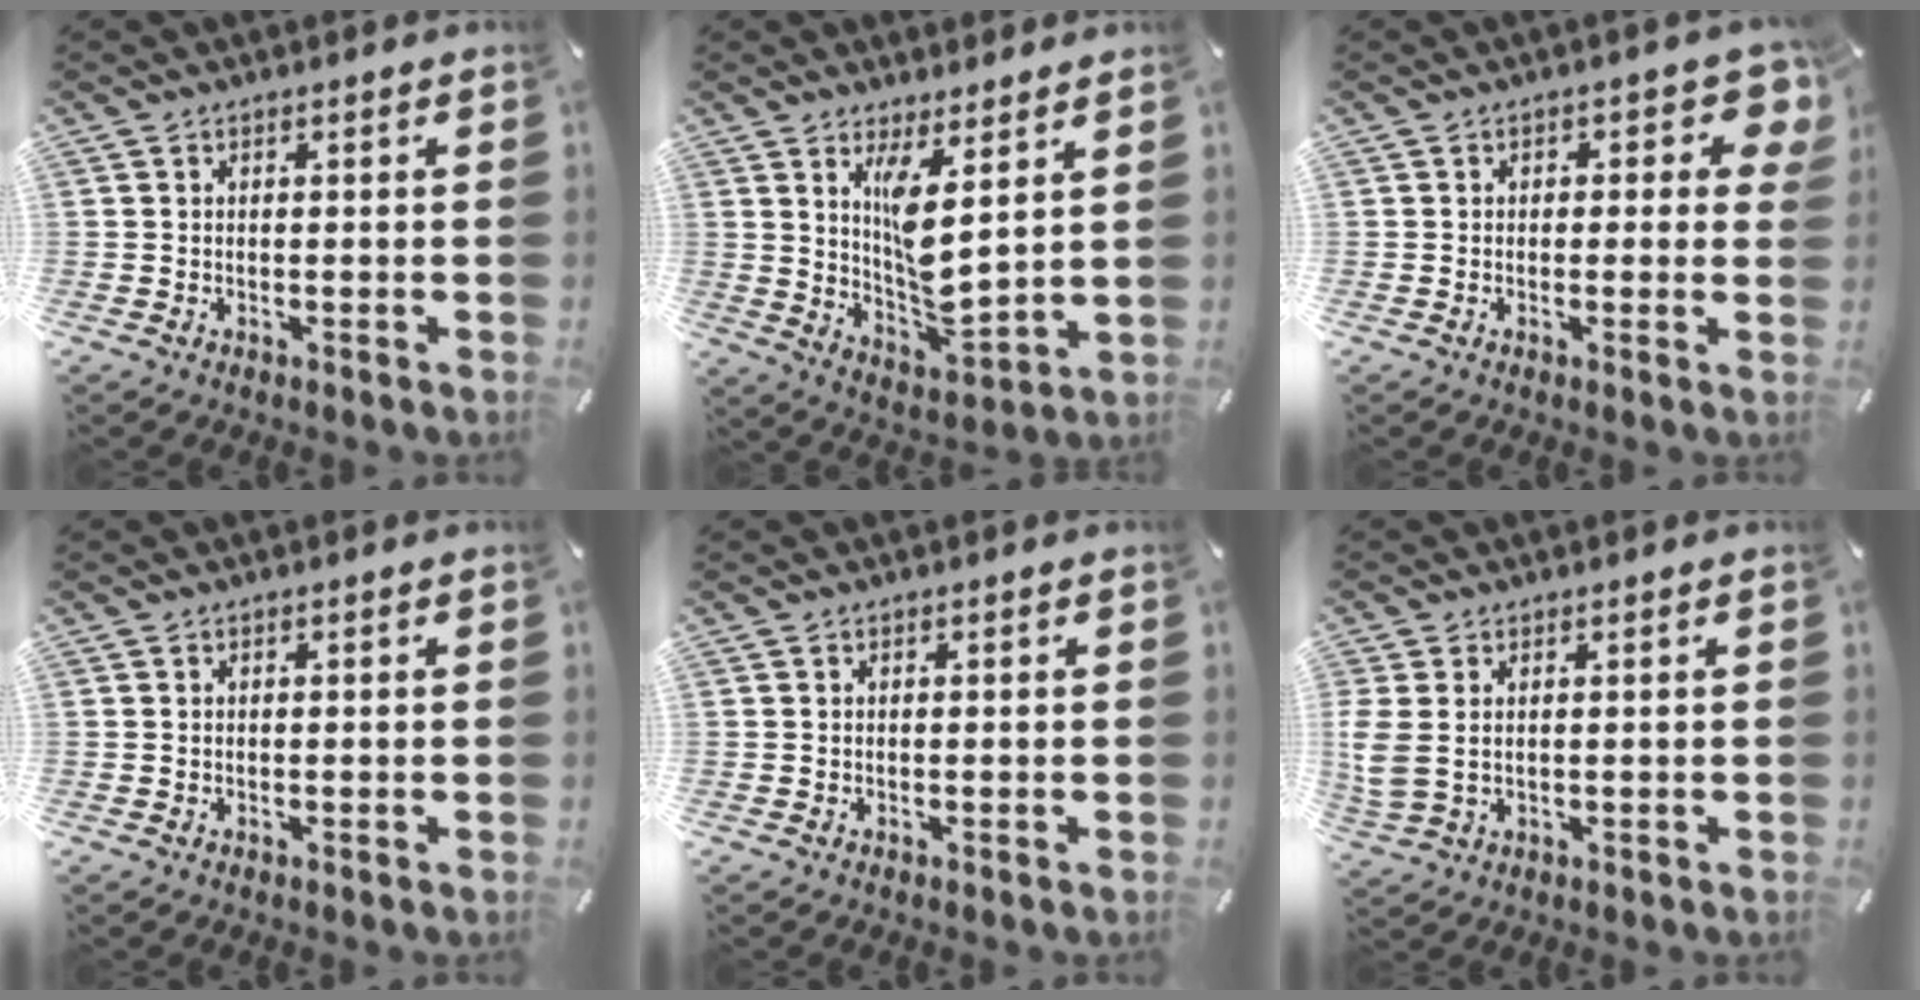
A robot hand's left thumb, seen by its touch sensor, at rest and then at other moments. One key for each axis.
{"total": 9.9, "fx": 4.8, "fy": 2.9, "fz": 8.1, "tx": -0.153, "ty": -0.047, "tz": 0.086}
{"total": 4.9, "fx": 1.8, "fy": 2.9, "fz": 3.5, "tx": -0.033, "ty": -0.005, "tz": 0.024}
{"total": 0.0}
{"total": 0.0}
{"total": 4.5, "fx": 0.9, "fy": 3.0, "fz": 3.3, "tx": -0.083, "ty": -0.003, "tz": 0.015}